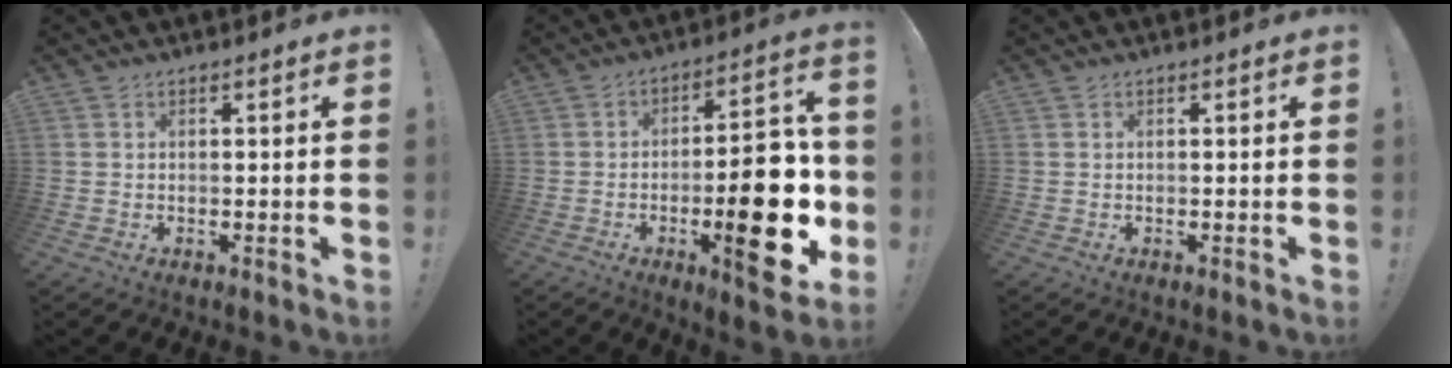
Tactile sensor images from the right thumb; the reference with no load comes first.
{"total": 21.8, "force": [-5.0, 8.0, 19.6], "torque": [-0.250, 0.019, -0.065]}
{"total": 0.0}